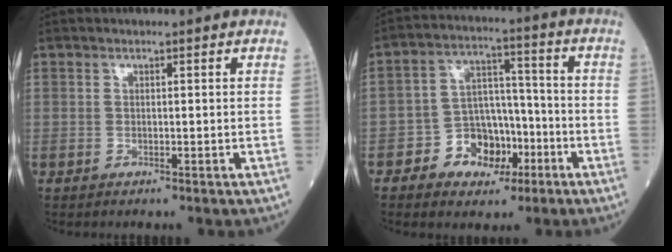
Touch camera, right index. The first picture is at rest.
{"total": 8.8, "force": [-4.3, 6.2, 4.6], "torque": [-0.080, 0.028, -0.068]}